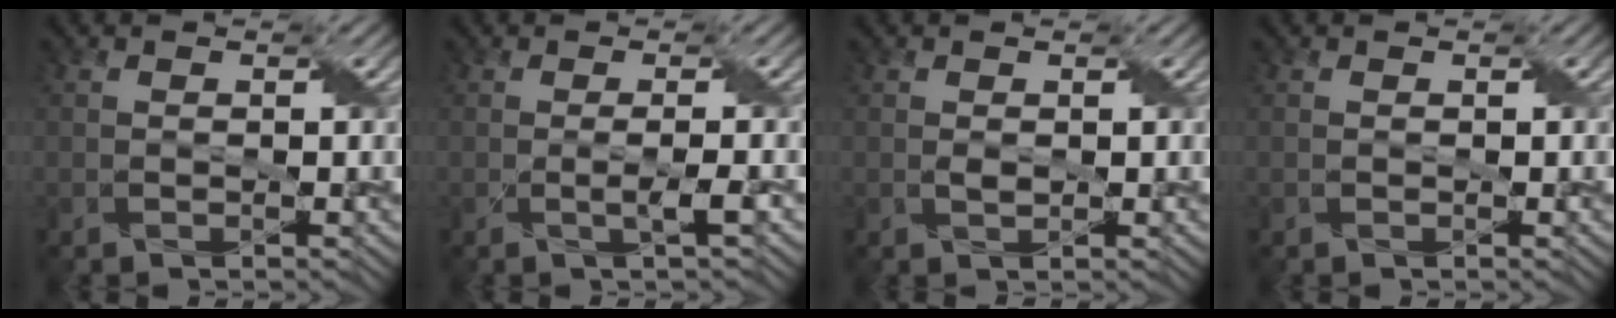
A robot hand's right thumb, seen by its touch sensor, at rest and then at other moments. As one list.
[{"total": 1.9, "force": [-0.2, 0.1, 1.9], "torque": [-0.038, 0.003, -0.006]}, {"total": 0.7, "force": [0.1, 0.4, 0.5], "torque": [-0.012, 0.000, 0.005]}, {"total": 0.0}]